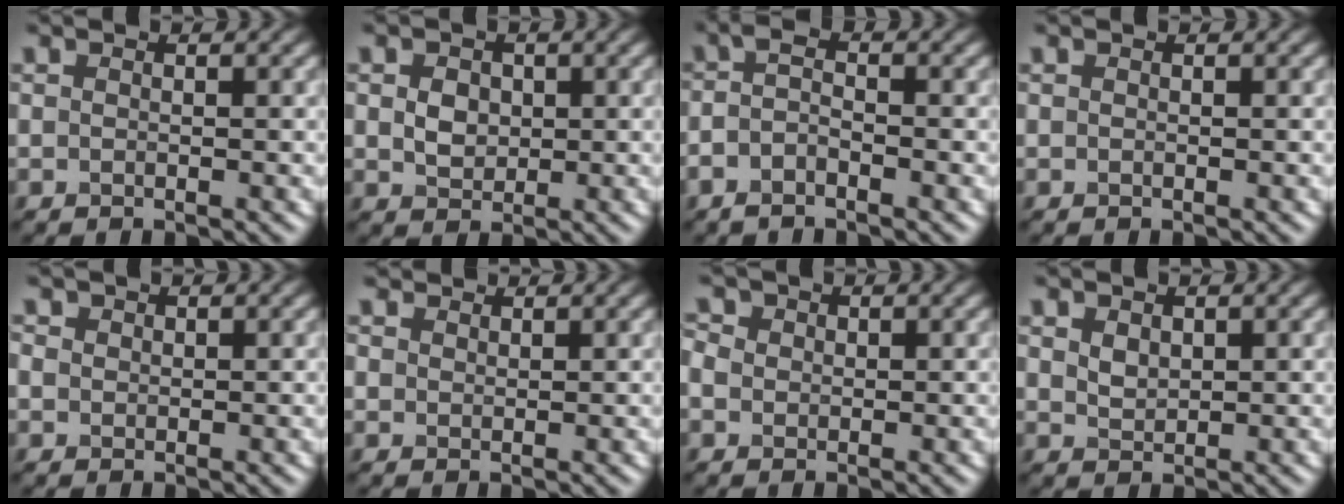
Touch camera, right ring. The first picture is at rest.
{"total": 2.2, "force": [0.3, 1.7, 1.2], "torque": [-0.026, -0.001, 0.006]}
{"total": 1.9, "force": [-0.9, 0.6, 1.6], "torque": [-0.032, -0.001, -0.023]}
{"total": 0.0}
{"total": 1.3, "force": [0.5, 1.1, 0.3], "torque": [-0.006, 0.004, 0.004]}
{"total": 1.7, "force": [1.4, 0.9, 0.3], "torque": [-0.013, -0.001, 0.030]}
{"total": 2.3, "force": [0.6, 2.0, 0.9], "torque": [-0.019, 0.016, 0.000]}
{"total": 1.4, "force": [0.7, 0.9, 0.8], "torque": [-0.017, -0.001, 0.019]}